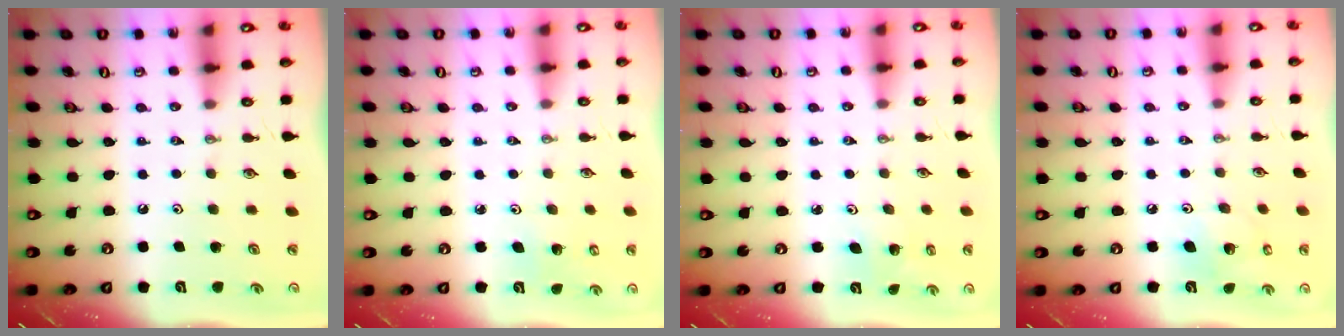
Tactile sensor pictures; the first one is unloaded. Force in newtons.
{"total": 2.8, "press": 2.7, "slide": 1.0}
{"total": 2.3, "press": 2.3, "slide": 0.2}
{"total": 7.2, "press": 7.0, "slide": 1.8}